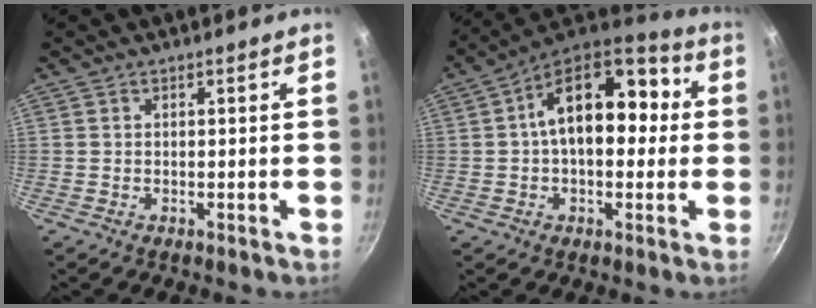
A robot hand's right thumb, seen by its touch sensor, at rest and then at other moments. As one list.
[{"total": 18.0, "force": [2.2, 10.4, 14.5], "torque": [-0.188, 0.044, 0.023]}]